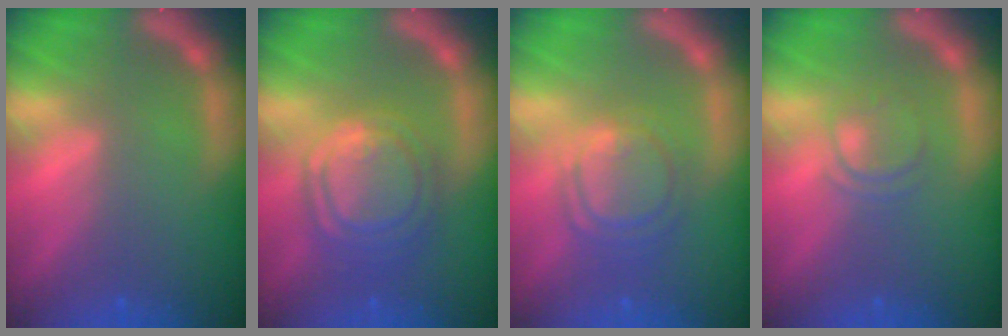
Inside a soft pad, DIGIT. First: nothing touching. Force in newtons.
{"total": 8.0}
{"total": 5.6}
{"total": 2.4}